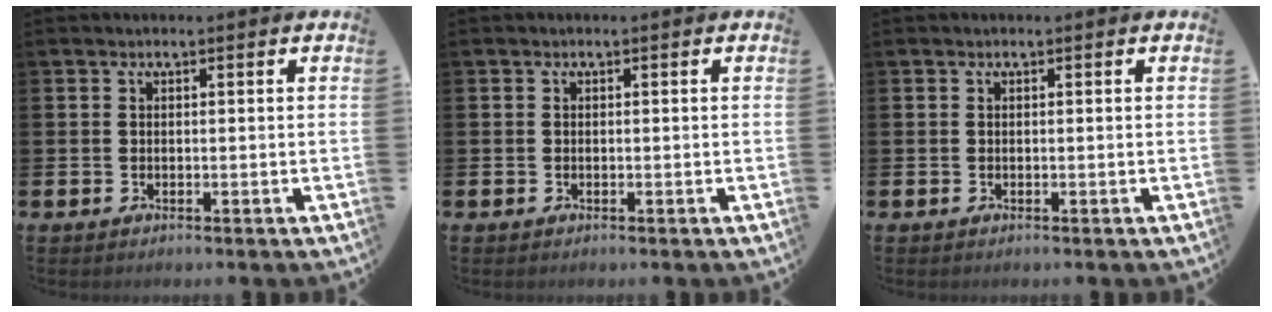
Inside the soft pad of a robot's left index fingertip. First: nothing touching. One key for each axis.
{"total": 0.0}
{"total": 0.0}